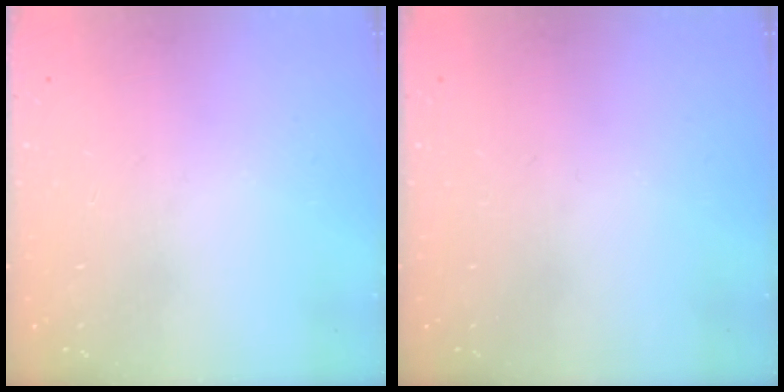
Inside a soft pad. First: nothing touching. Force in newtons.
{"total": 0.0}